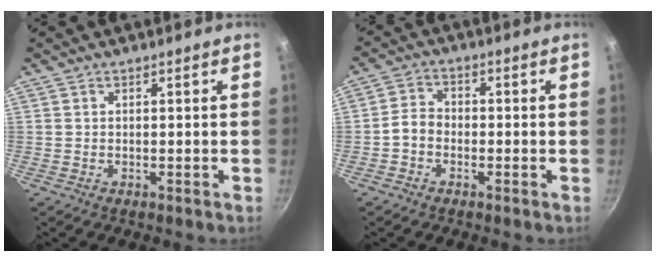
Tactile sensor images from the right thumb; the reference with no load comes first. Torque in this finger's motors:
{"motor_torque": [-0.19, -0.39, 0.64, 0.17, 0.04]}